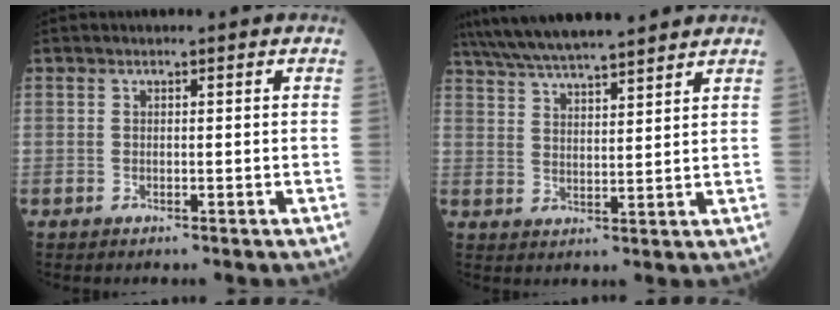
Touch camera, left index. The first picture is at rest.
{"total": 15.3, "force": [13.5, 1.5, 7.0], "torque": [-0.130, 0.031, 0.221]}